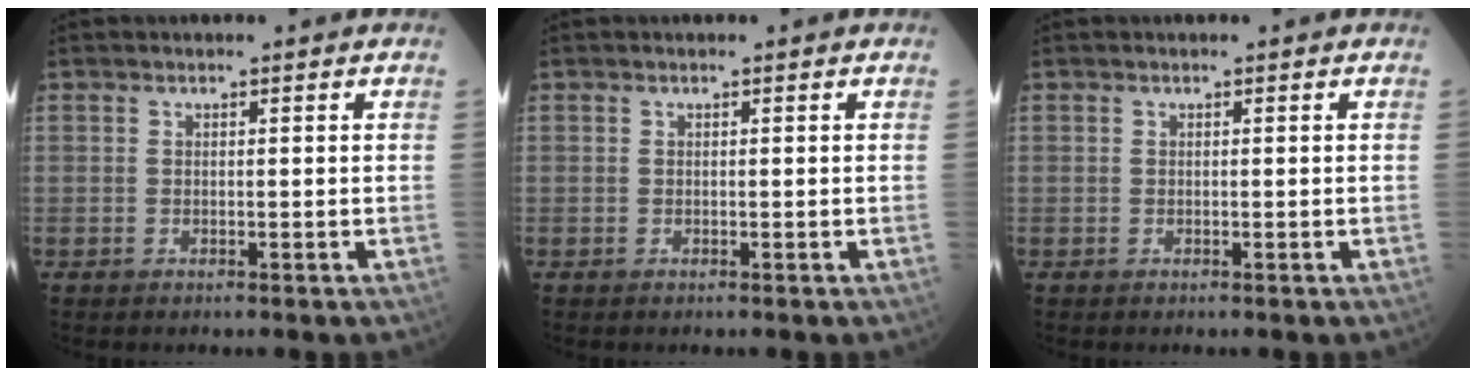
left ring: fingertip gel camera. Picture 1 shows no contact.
{"total": 0.0}
{"total": 0.0}